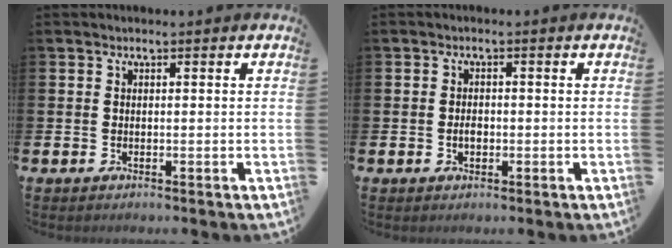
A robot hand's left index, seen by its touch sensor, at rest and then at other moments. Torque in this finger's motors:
{"motor_torque": [0.38, -0.03, 0.01, 0.05]}